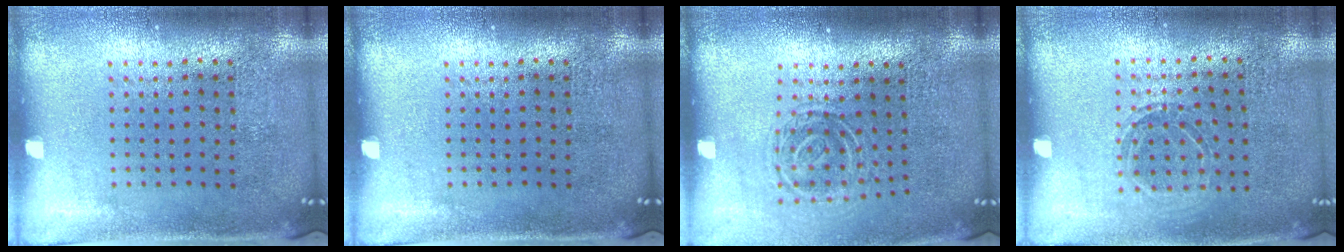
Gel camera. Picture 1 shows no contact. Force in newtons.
{"total": 0.0}
{"total": 1.7, "press": 1.2, "slide": 1.1}
{"total": 1.1, "press": 1.0, "slide": 0.3}